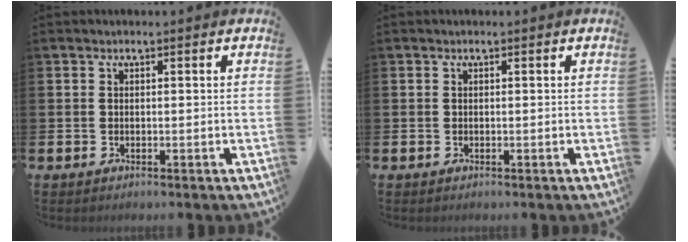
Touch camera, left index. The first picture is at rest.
{"total": 0.0}